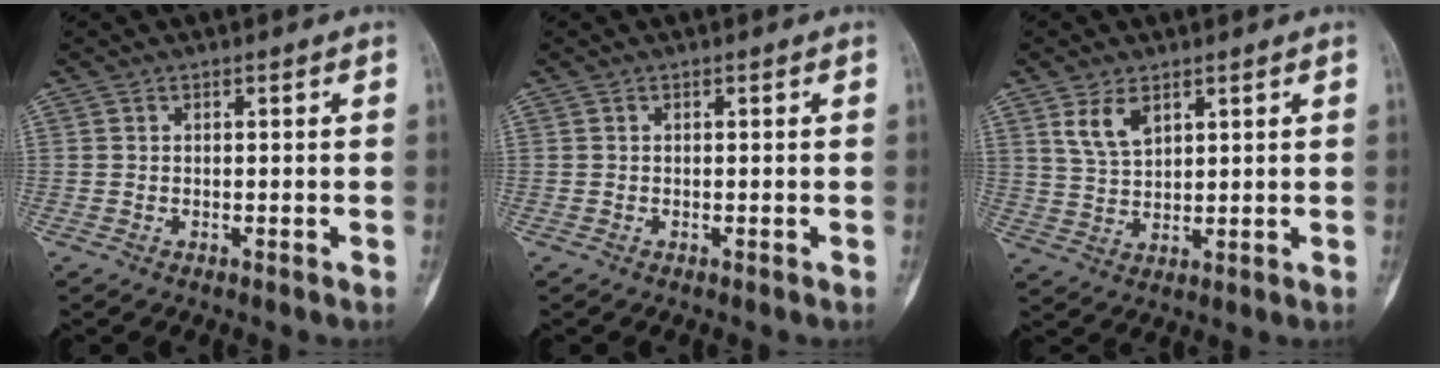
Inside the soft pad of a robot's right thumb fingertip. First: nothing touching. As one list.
[{"total": 0.0}, {"total": 5.7, "force": [3.1, 3.1, 3.6], "torque": [-0.060, -0.016, 0.068]}]